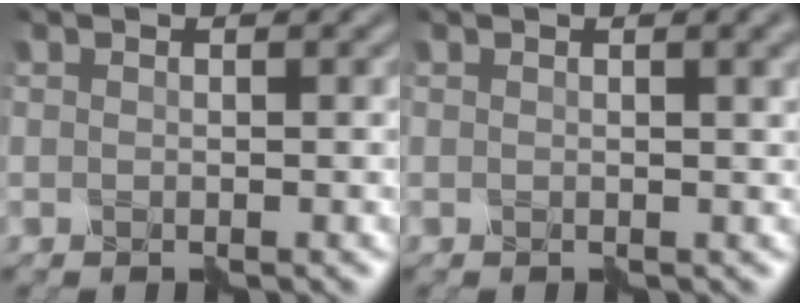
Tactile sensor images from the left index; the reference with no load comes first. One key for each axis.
{"total": 2.3, "fx": 0.8, "fy": 0.7, "fz": 2.0, "tx": -0.018, "ty": 0.005, "tz": 0.007}